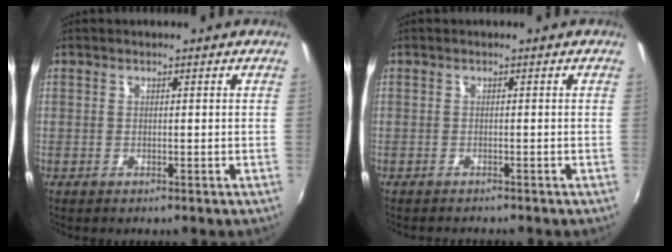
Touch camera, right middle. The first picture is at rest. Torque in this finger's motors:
{"motor_torque": [0.02, -0.06, -0.02, 0.00]}